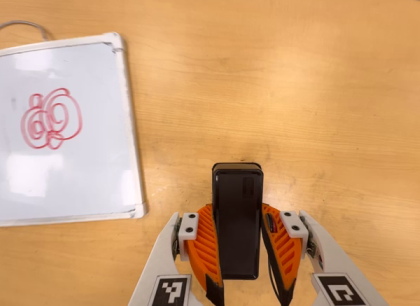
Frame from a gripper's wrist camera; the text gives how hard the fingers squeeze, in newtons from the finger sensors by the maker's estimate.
{"total": 6.3, "left": 4.2, "right": 8.3}